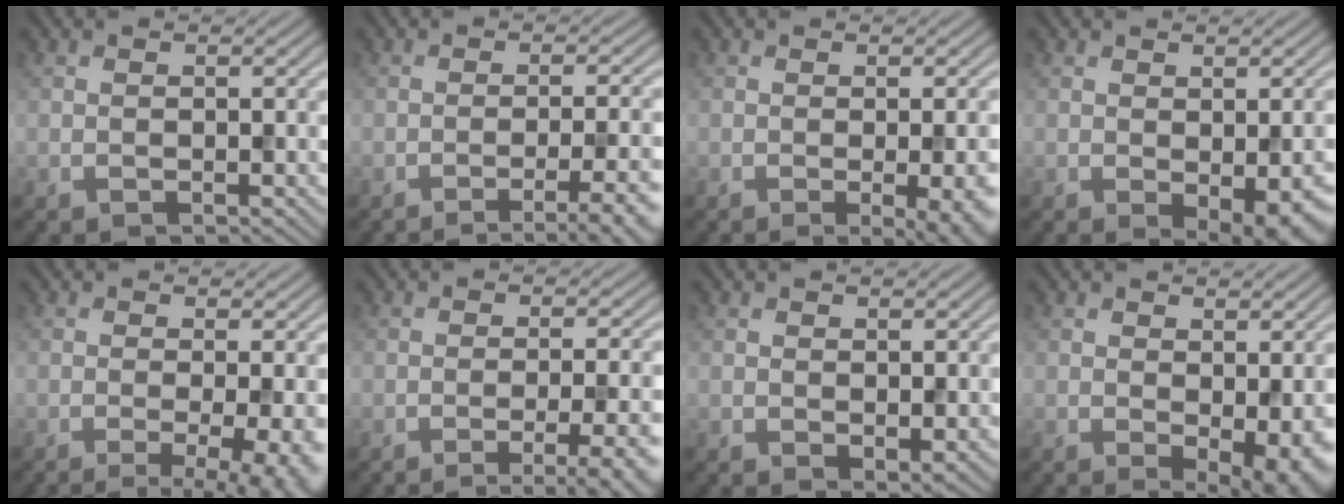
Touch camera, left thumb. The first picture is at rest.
{"total": 7.0, "force": [-3.5, 1.4, 5.9], "torque": [-0.080, 0.004, -0.048]}
{"total": 7.6, "force": [-1.8, 2.3, 6.9], "torque": [-0.074, -0.009, -0.008]}
{"total": 5.4, "force": [-1.6, 1.9, 4.9], "torque": [-0.063, -0.016, -0.008]}
{"total": 7.4, "force": [-1.9, 1.8, 6.9], "torque": [-0.092, -0.011, -0.023]}
{"total": 7.8, "force": [-3.4, 1.9, 6.7], "torque": [-0.079, 0.010, -0.044]}
{"total": 1.7, "force": [0.4, 0.8, 1.4], "torque": [-0.023, -0.008, 0.011]}
{"total": 4.9, "force": [-0.1, 1.8, 4.6], "torque": [-0.065, -0.012, 0.007]}